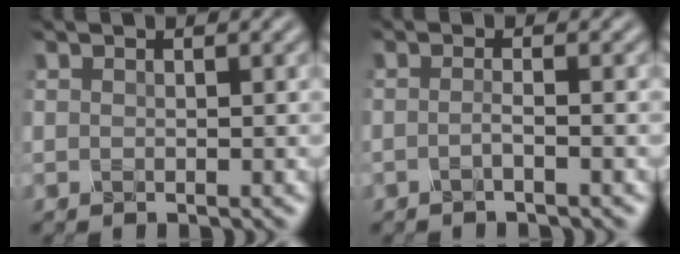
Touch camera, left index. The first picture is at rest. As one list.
[{"total": 1.4, "force": [-1.1, 0.1, 0.7], "torque": [-0.011, -0.004, -0.030]}]